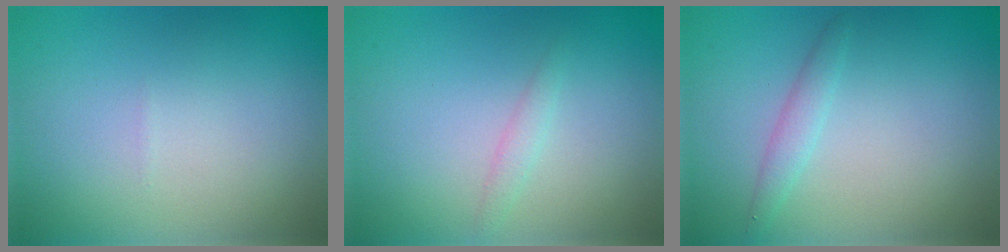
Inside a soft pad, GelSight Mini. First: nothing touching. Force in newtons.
{"total": 0.9, "press": 0.9, "slide": 0.1}
{"total": 1.4, "press": 1.4, "slide": 0.0}